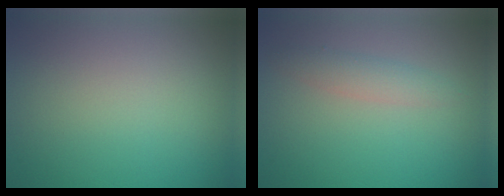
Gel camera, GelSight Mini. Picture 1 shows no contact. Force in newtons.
{"total": 1.9, "press": 1.9, "slide": 0.1}